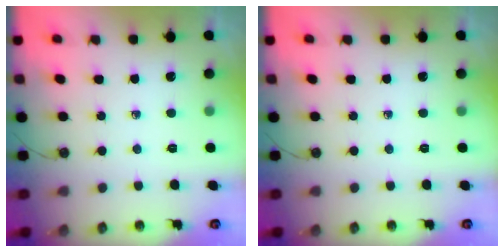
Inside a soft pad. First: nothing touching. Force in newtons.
{"total": 0.0}